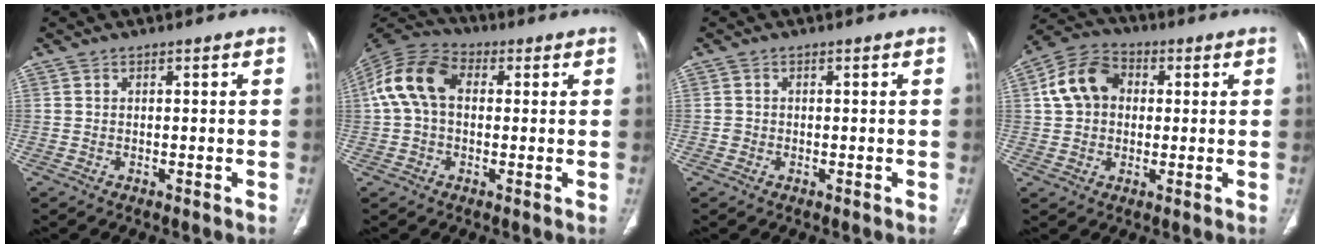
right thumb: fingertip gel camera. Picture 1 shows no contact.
{"total": 12.0, "force": [1.6, 8.2, 8.6], "torque": [-0.170, 0.036, 0.019]}
{"total": 0.9, "force": [-0.3, 0.8, 0.2], "torque": [0.000, 0.004, -0.005]}
{"total": 10.0, "force": [1.9, 7.2, 6.7], "torque": [-0.122, 0.022, 0.030]}